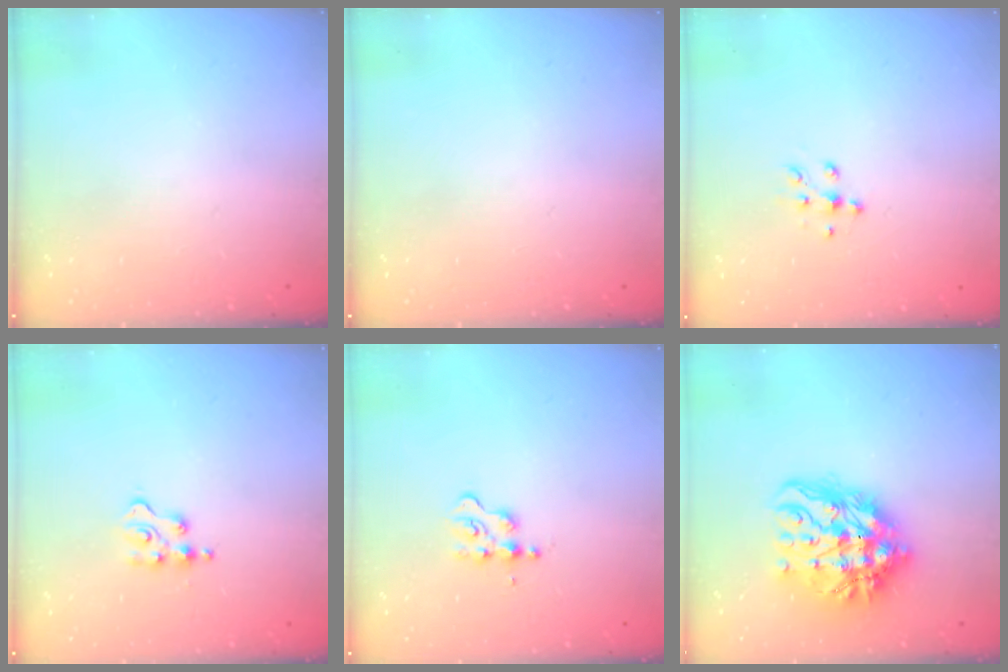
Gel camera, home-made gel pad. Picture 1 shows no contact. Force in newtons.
{"total": 0.0}
{"total": 5.4, "press": 5.4, "slide": 0.9}
{"total": 3.5, "press": 3.5, "slide": 0.5}
{"total": 2.4, "press": 2.4, "slide": 0.3}
{"total": 17.9, "press": 17.8, "slide": 2.1}